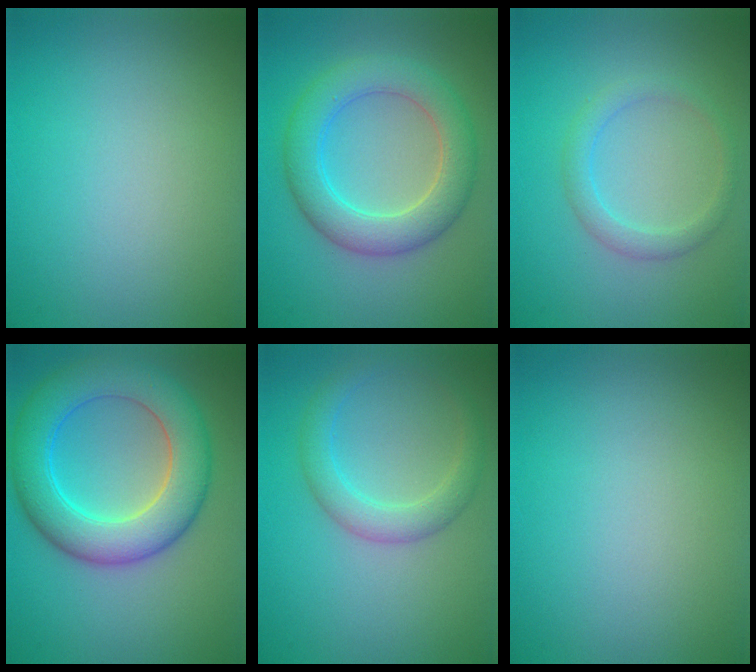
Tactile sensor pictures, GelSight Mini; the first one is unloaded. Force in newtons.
{"total": 5.7, "press": 5.7, "slide": 0.1}
{"total": 2.1, "press": 2.1, "slide": 0.1}
{"total": 8.0, "press": 8.0, "slide": 0.2}
{"total": 3.0, "press": 3.0, "slide": 0.1}
{"total": 0.0}